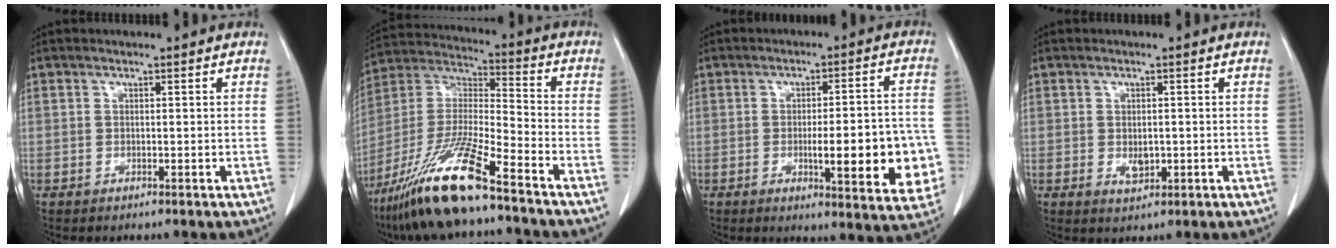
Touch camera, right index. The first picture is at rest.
{"total": 15.8, "force": [-11.0, 0.6, 11.3], "torque": [-0.234, -0.025, -0.207]}
{"total": 14.7, "force": [-3.5, 3.0, 14.0], "torque": [-0.135, 0.014, -0.032]}
{"total": 2.5, "force": [-0.3, 1.4, 2.0], "torque": [-0.034, -0.004, 0.002]}